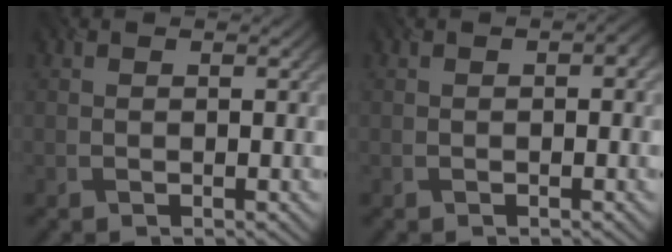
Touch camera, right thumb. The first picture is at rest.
{"total": 1.0, "force": [0.0, 0.6, 0.8], "torque": [-0.010, -0.002, -0.001]}